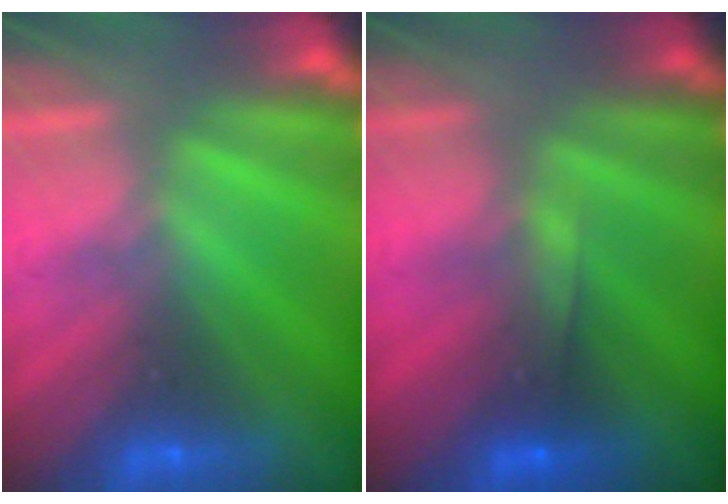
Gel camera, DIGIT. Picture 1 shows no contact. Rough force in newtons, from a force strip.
{"total": 4.6}